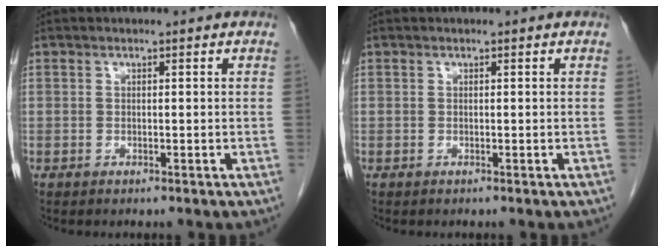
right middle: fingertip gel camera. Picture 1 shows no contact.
{"total": 0.0}